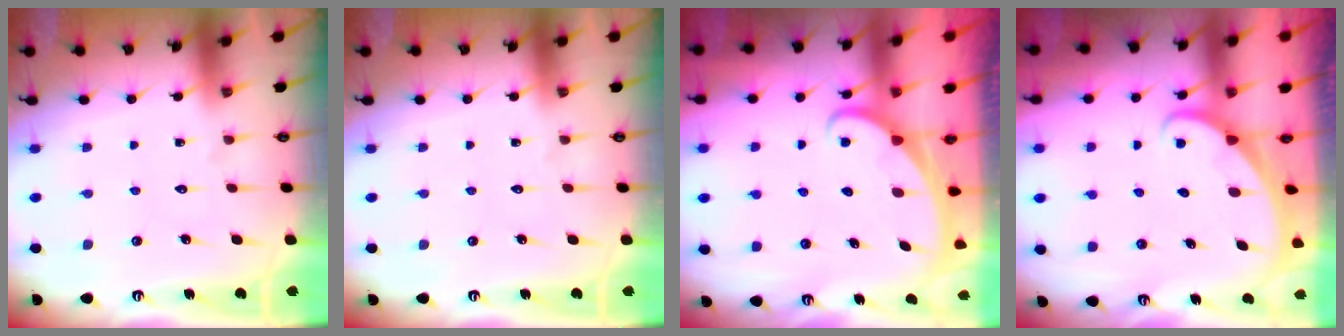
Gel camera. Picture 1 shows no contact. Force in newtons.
{"total": 0.0}
{"total": 1.9, "press": 1.9, "slide": 0.1}
{"total": 1.3, "press": 1.3, "slide": 0.0}